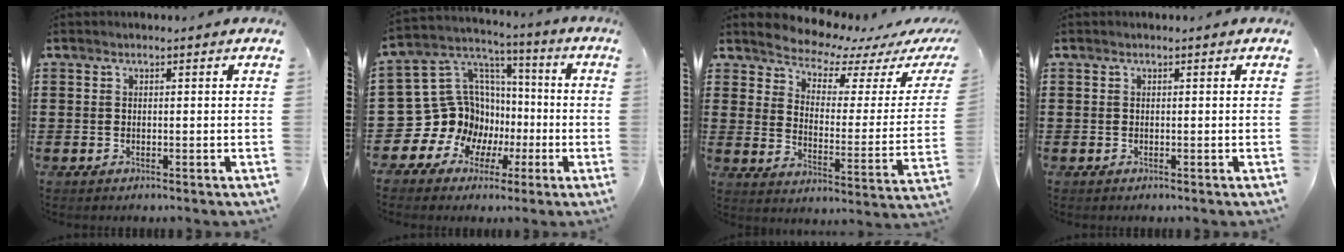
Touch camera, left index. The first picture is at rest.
{"total": 15.1, "force": [-2.4, 14.1, 4.8], "torque": [-0.156, -0.027, -0.013]}
{"total": 4.9, "force": [4.9, 0.6, 0.7], "torque": [-0.046, -0.041, 0.079]}
{"total": 0.0}